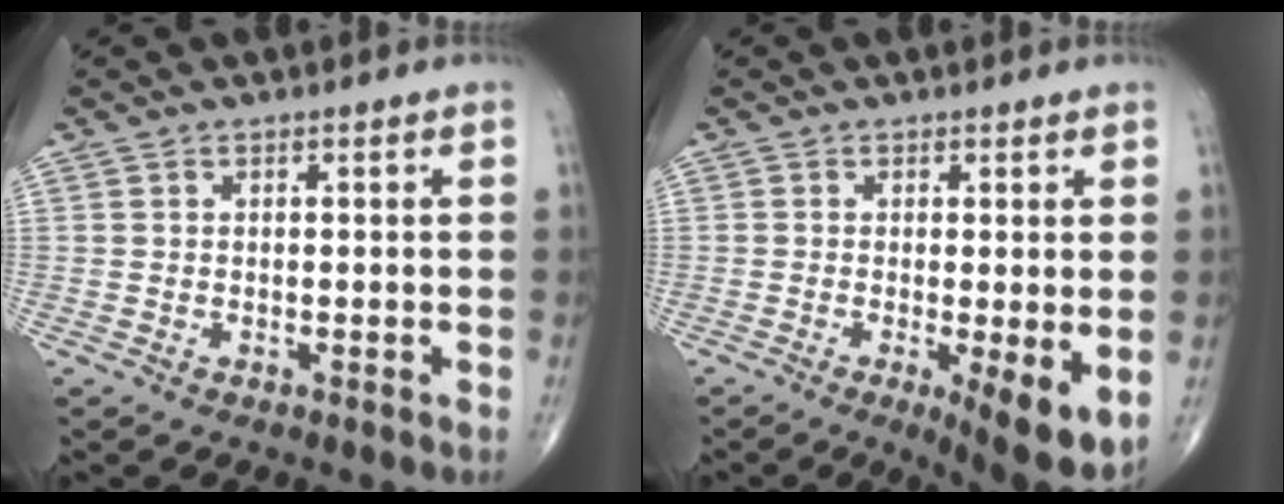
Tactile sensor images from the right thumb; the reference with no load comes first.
{"total": 8.0, "force": [-1.7, 2.0, 7.6], "torque": [-0.113, -0.024, -0.024]}